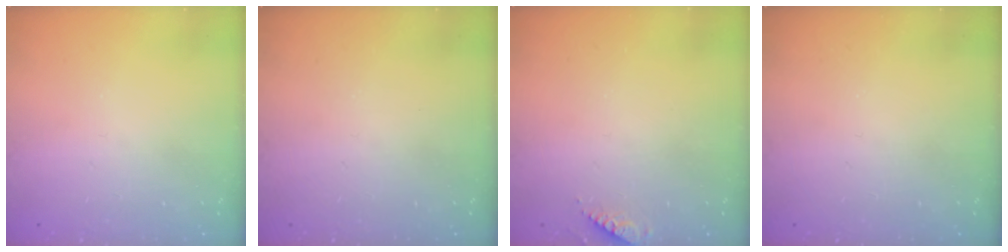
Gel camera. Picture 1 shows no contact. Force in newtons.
{"total": 0.0}
{"total": 3.8, "press": 3.8, "slide": 0.6}
{"total": 0.0}